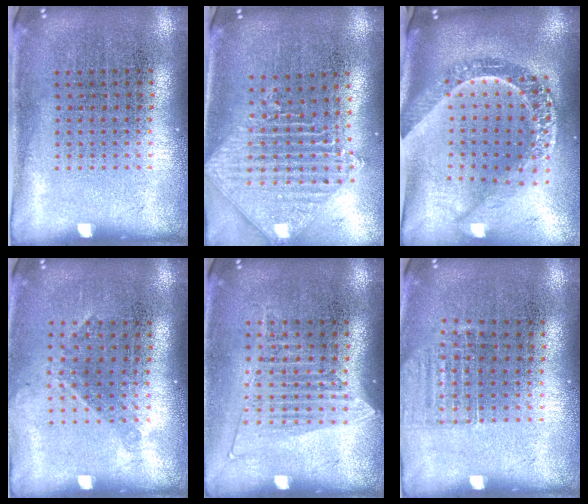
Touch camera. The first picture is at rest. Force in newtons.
{"total": 2.0, "press": 1.6, "slide": 1.2}
{"total": 2.9, "press": 2.3, "slide": 1.8}
{"total": 1.1, "press": 0.8, "slide": 0.6}
{"total": 1.4, "press": 1.3, "slide": 0.6}
{"total": 0.9, "press": 0.9, "slide": 0.1}